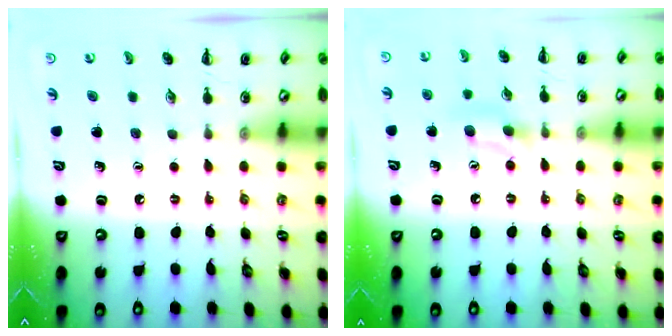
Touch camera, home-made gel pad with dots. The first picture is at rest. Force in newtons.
{"total": 6.2, "press": 5.9, "slide": 1.8}